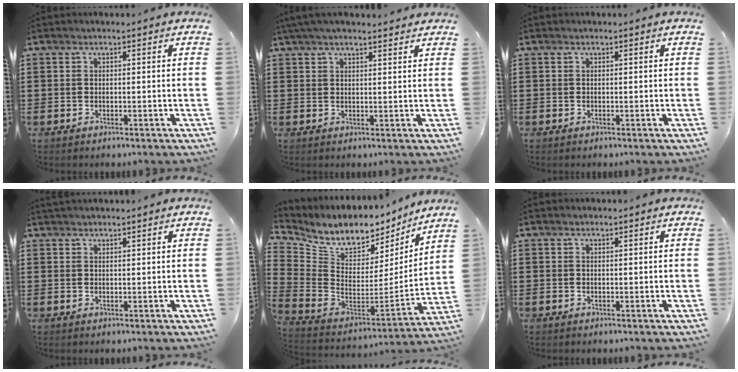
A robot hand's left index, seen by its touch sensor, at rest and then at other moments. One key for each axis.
{"total": 2.7, "fx": 2.4, "fy": 0.4, "fz": 1.2, "tx": -0.029, "ty": 0.001, "tz": 0.045}
{"total": 0.0}
{"total": 1.0, "fx": 1.0, "fy": 0.2, "fz": 0.0, "tx": -0.002, "ty": 0.000, "tz": 0.020}
{"total": 7.1, "fx": 5.7, "fy": 3.3, "fz": 2.6, "tx": -0.080, "ty": -0.053, "tz": 0.098}
{"total": 0.0}